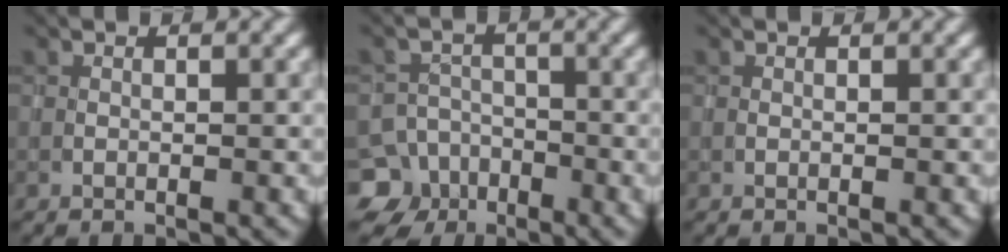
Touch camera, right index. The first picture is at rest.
{"total": 8.1, "force": [-5.5, 5.8, 0.8], "torque": [-0.006, -0.020, -0.106]}
{"total": 0.0}